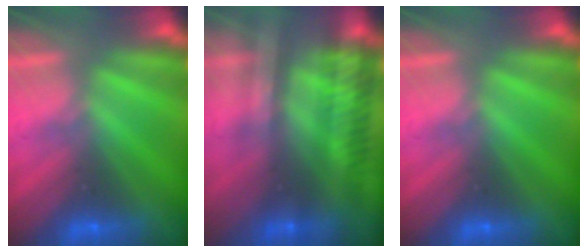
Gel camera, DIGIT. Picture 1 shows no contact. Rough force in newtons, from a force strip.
{"total": 2.3}
{"total": 0.0}